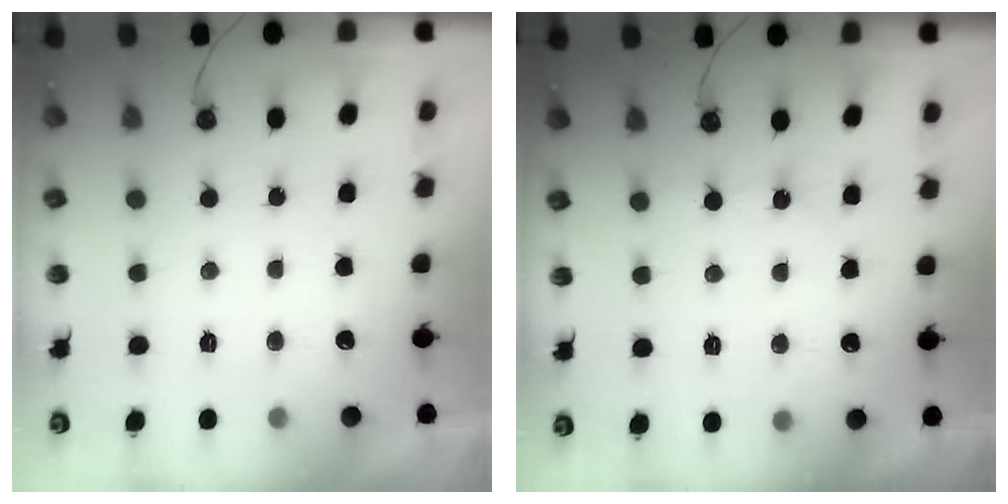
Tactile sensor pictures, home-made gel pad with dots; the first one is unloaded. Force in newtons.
{"total": 1.5, "press": 1.4, "slide": 0.3}